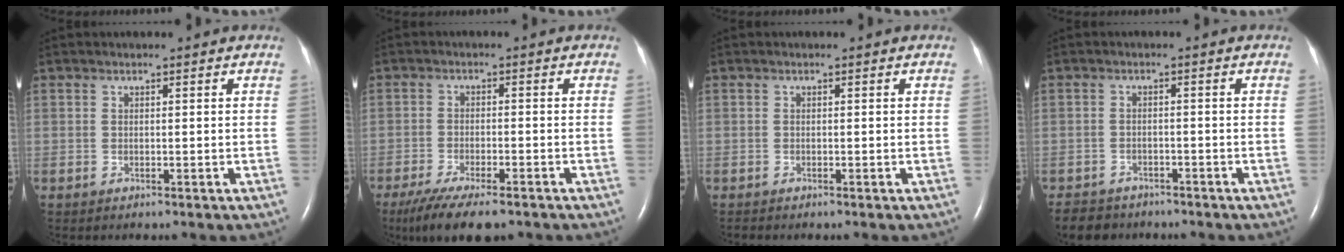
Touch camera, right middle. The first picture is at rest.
{"total": 11.1, "force": [-8.4, 2.6, 6.7], "torque": [-0.112, -0.021, -0.130]}
{"total": 0.0}
{"total": 6.1, "force": [-5.3, 2.9, 0.9], "torque": [-0.019, -0.006, -0.079]}